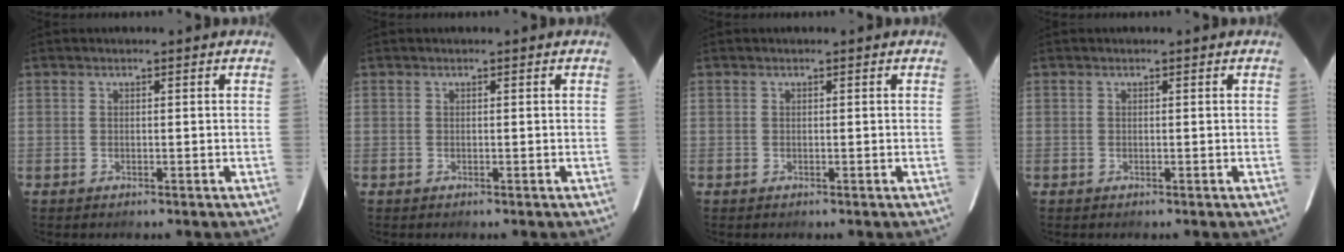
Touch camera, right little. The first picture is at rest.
{"total": 0.0}
{"total": 0.0}
{"total": 0.0}